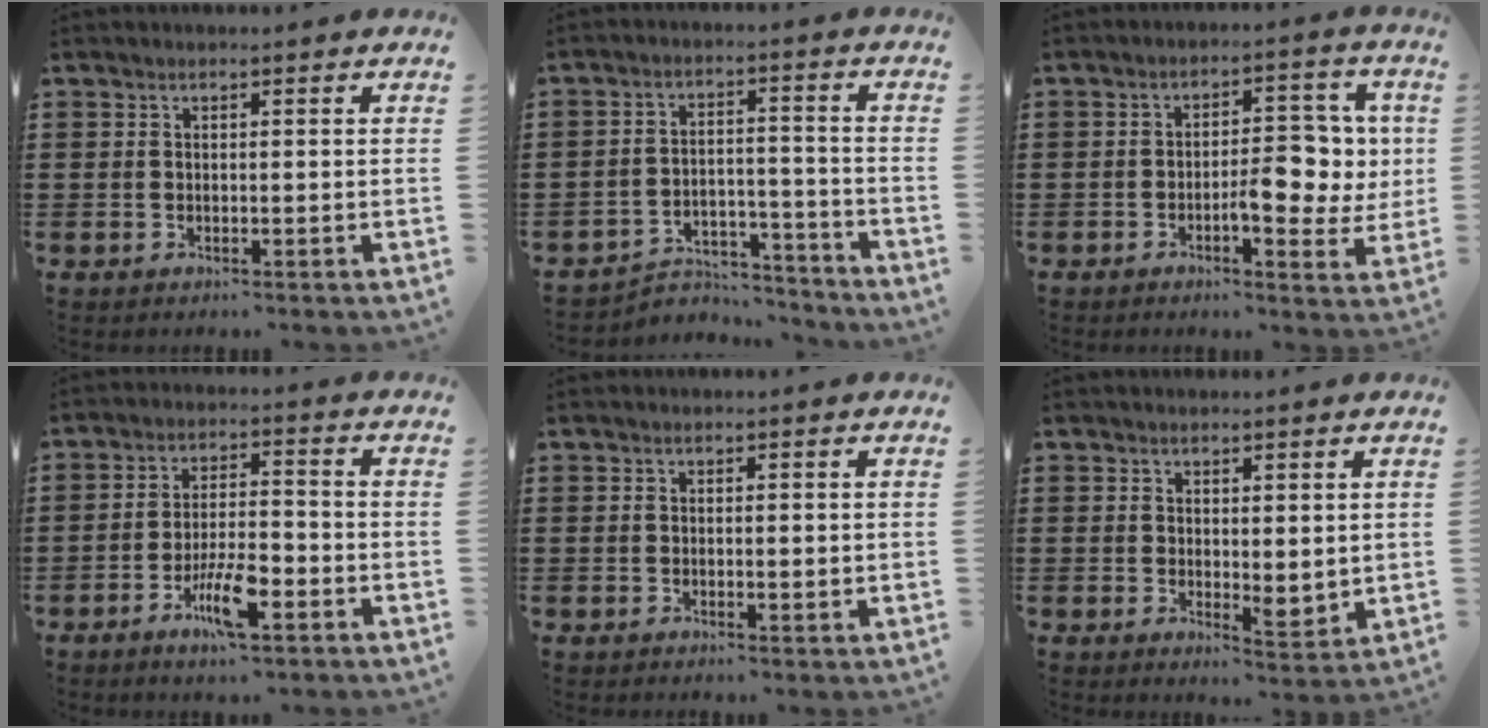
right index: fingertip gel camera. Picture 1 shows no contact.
{"total": 4.9, "force": [-4.6, 1.4, 0.6], "torque": [-0.013, 0.012, -0.094]}
{"total": 7.3, "force": [-0.8, 3.1, 6.6], "torque": [-0.084, 0.001, -0.022]}
{"total": 7.6, "force": [-3.7, 2.1, 6.3], "torque": [-0.126, -0.002, -0.069]}
{"total": 0.6, "force": [0.0, 0.2, 0.6], "torque": [-0.013, 0.001, 0.000]}
{"total": 2.7, "force": [1.5, 1.5, 1.7], "torque": [-0.029, -0.005, 0.027]}